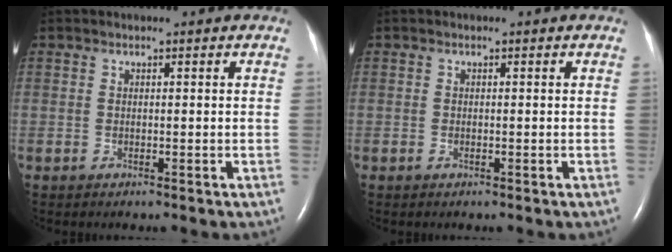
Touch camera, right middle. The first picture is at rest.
{"total": 0.0}